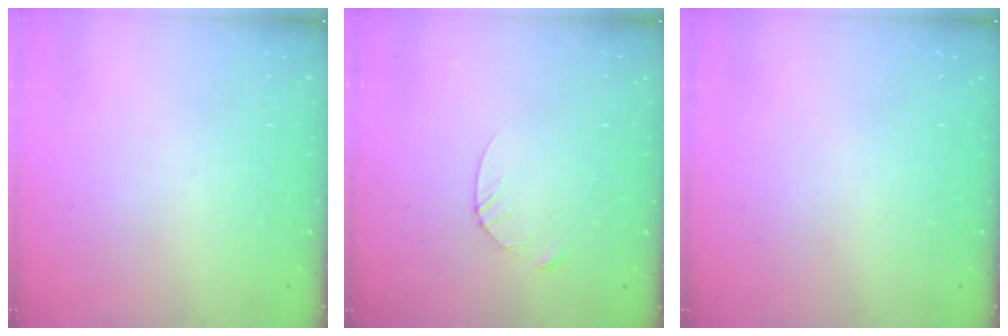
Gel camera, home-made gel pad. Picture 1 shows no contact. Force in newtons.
{"total": 3.8, "press": 3.8, "slide": 0.3}
{"total": 0.0}